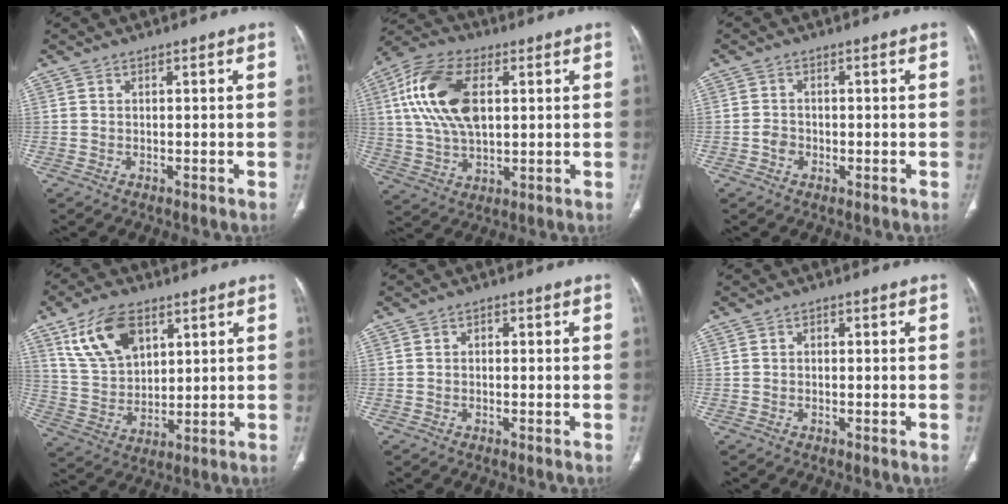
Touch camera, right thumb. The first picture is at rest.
{"total": 16.6, "force": [3.8, 9.2, 13.2], "torque": [-0.262, 0.009, 0.070]}
{"total": 2.2, "force": [-0.7, 1.8, 1.0], "torque": [-0.011, 0.007, -0.014]}
{"total": 13.3, "force": [6.8, 7.7, 8.4], "torque": [-0.139, -0.021, 0.141]}
{"total": 1.2, "force": [0.0, 0.8, 0.8], "torque": [-0.005, 0.004, -0.005]}
{"total": 1.0, "force": [0.0, 0.7, 0.7], "torque": [-0.004, 0.003, -0.004]}